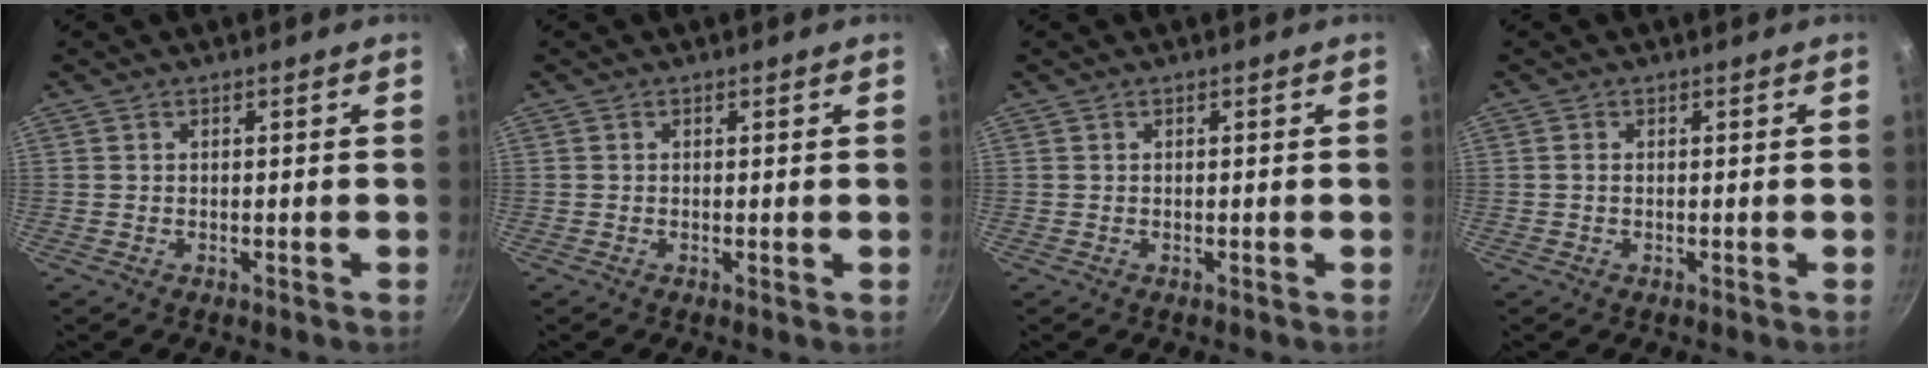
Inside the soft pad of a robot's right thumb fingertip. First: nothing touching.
{"total": 0.0}
{"total": 0.0}
{"total": 0.7, "force": [0.0, 0.5, 0.5], "torque": [-0.010, 0.002, -0.002]}